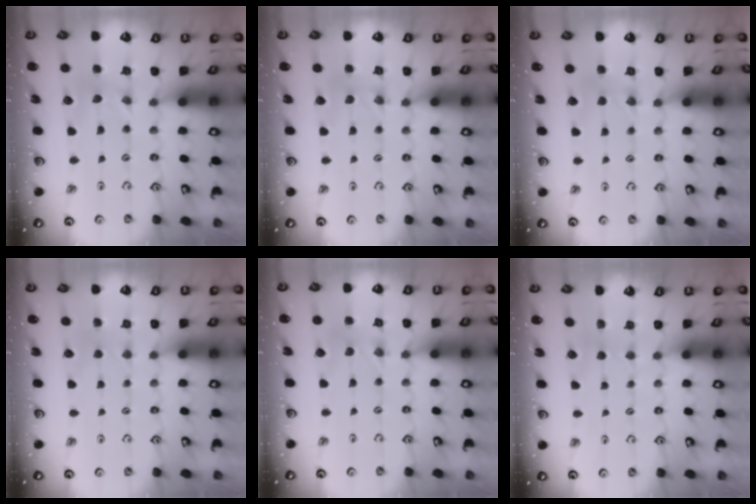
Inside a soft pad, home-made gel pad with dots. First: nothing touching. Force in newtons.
{"total": 0.0}
{"total": 2.4, "press": 2.4, "slide": 0.5}
{"total": 2.2, "press": 2.2, "slide": 0.4}
{"total": 0.0}
{"total": 3.3, "press": 3.2, "slide": 0.5}